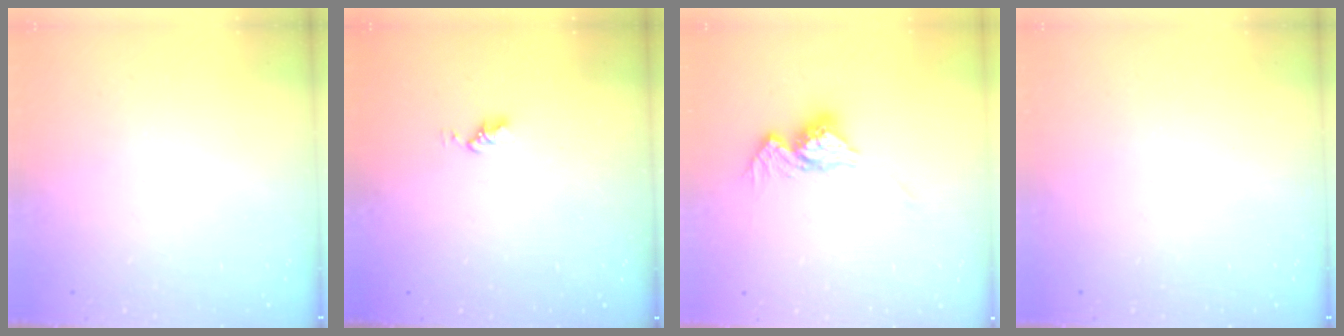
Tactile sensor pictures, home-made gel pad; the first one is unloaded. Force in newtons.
{"total": 3.0, "press": 3.0, "slide": 0.4}
{"total": 10.7, "press": 10.6, "slide": 0.9}
{"total": 0.0}